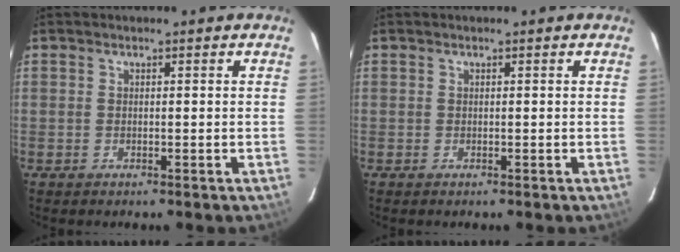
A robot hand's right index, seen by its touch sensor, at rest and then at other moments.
{"total": 0.0}